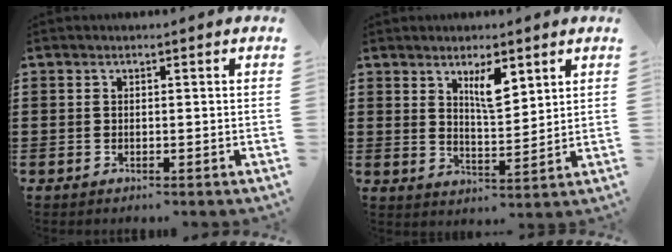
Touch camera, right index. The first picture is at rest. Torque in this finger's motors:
{"motor_torque": [0.13, 0.14, 0.40, 0.05]}